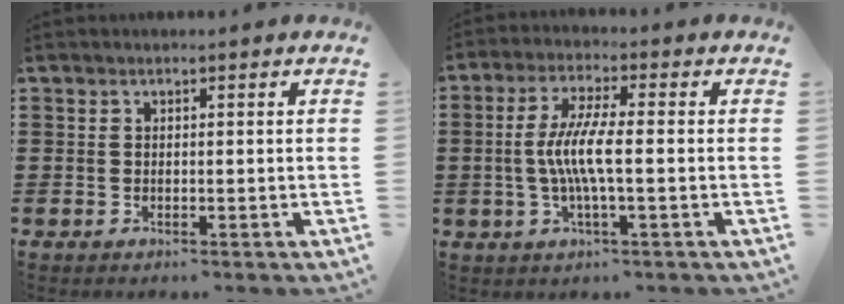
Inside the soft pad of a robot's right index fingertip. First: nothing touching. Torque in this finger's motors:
{"motor_torque": [0.38, -0.20, 0.65, 0.14]}